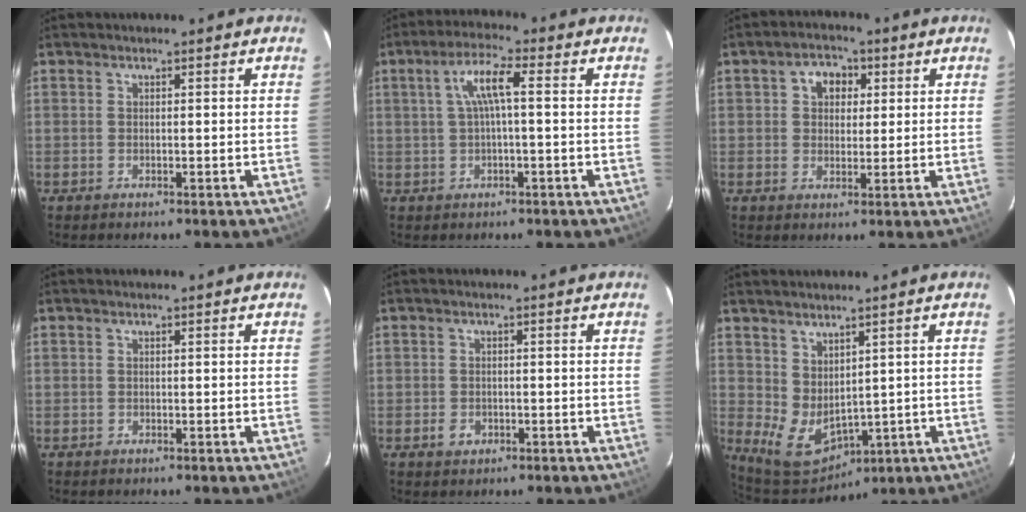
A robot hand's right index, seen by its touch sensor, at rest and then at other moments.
{"total": 5.6, "force": [0.5, 0.7, 5.5], "torque": [-0.106, 0.010, 0.014]}
{"total": 5.1, "force": [1.6, 4.1, 2.7], "torque": [-0.039, 0.018, 0.026]}
{"total": 0.0}
{"total": 2.2, "force": [-1.0, 1.8, 0.8], "torque": [-0.015, 0.004, -0.013]}
{"total": 7.2, "force": [1.7, 5.1, 4.9], "torque": [-0.091, -0.012, 0.057]}